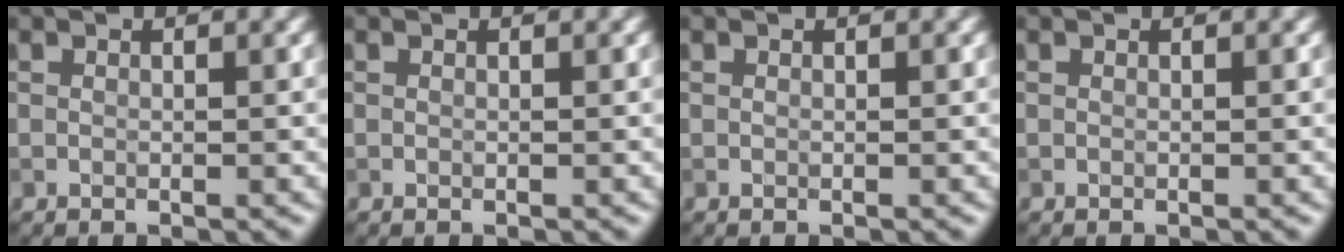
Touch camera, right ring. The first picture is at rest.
{"total": 0.0}
{"total": 0.0}
{"total": 0.0}